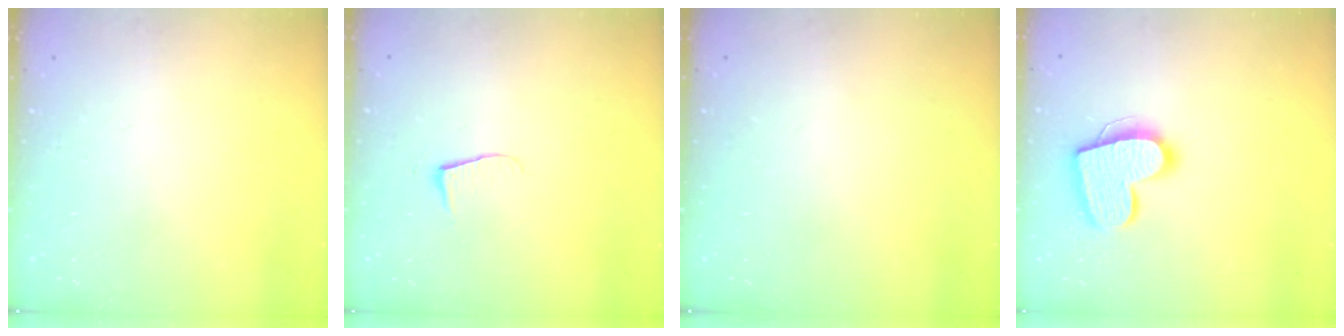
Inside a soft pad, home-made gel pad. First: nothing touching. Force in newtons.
{"total": 5.2, "press": 5.2, "slide": 0.5}
{"total": 0.0}
{"total": 14.9, "press": 14.9, "slide": 1.0}